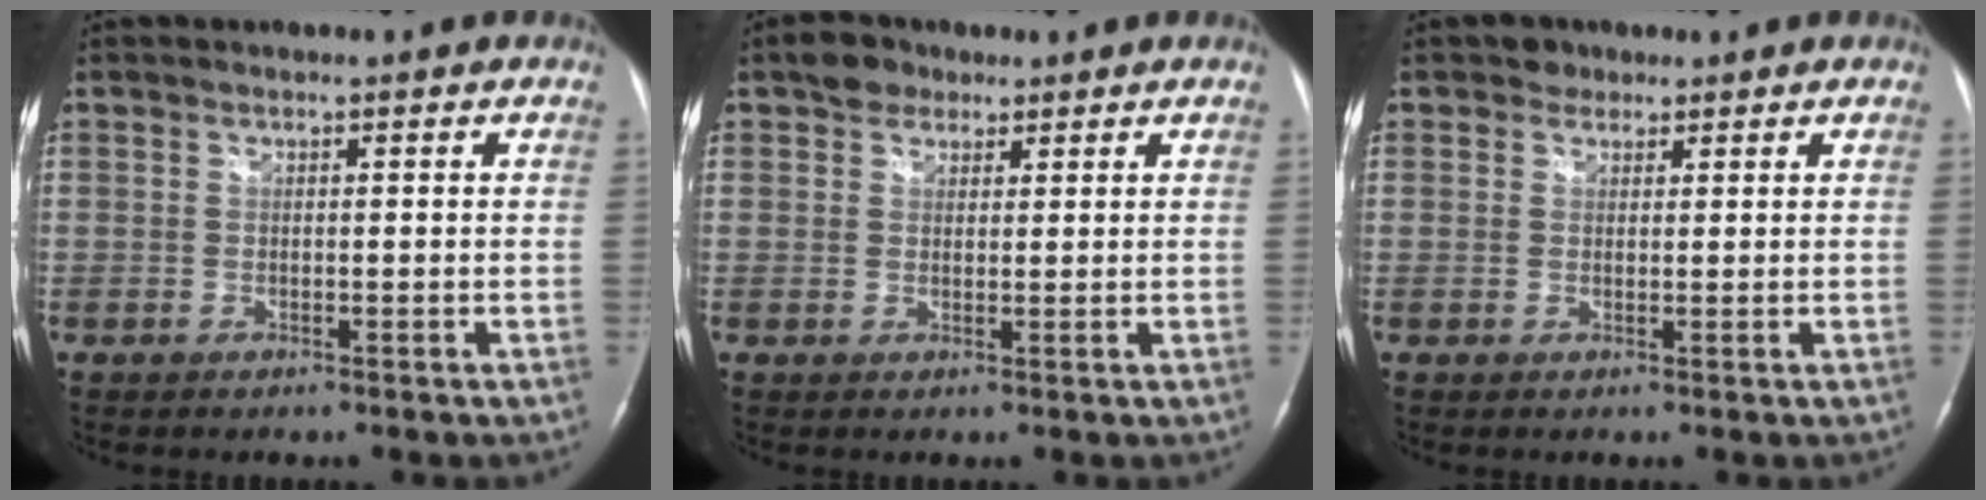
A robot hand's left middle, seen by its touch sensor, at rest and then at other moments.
{"total": 3.3, "force": [2.2, 2.4, 0.9], "torque": [-0.017, 0.012, 0.035]}
{"total": 1.9, "force": [1.2, 1.5, 0.1], "torque": [0.002, 0.004, 0.013]}